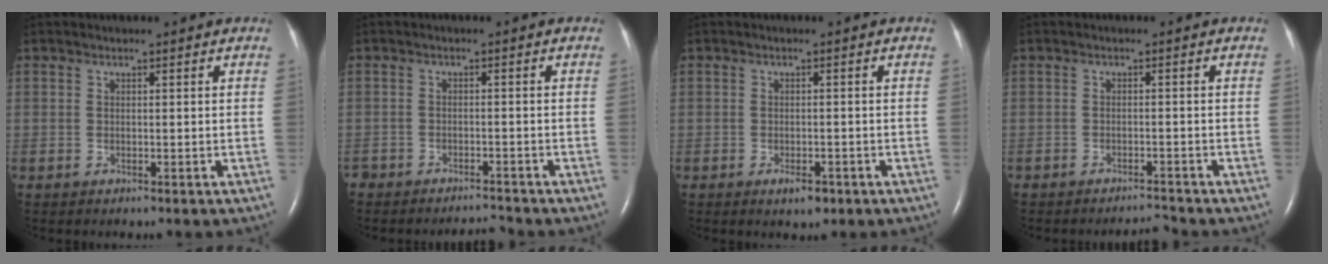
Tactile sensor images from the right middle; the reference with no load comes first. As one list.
[{"total": 3.1, "force": [-3.0, 0.0, -0.3], "torque": [0.007, -0.010, -0.049]}, {"total": 2.3, "force": [-1.4, 0.9, 1.6], "torque": [-0.025, 0.001, -0.018]}, {"total": 1.9, "force": [-1.9, -0.4, -0.2], "torque": [0.003, -0.011, -0.027]}]